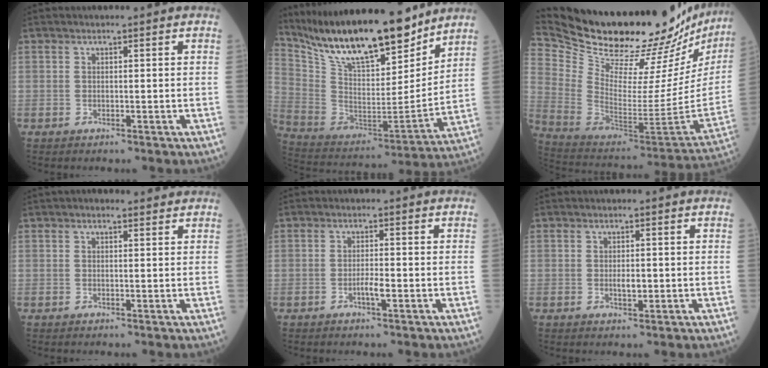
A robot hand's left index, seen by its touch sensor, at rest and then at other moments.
{"total": 22.9, "force": [19.0, 5.1, 11.8], "torque": [-0.217, -0.010, 0.328]}
{"total": 35.5, "force": [31.5, 4.8, 15.7], "torque": [-0.266, -0.119, 0.442]}
{"total": 2.2, "force": [1.9, 0.8, 0.9], "torque": [-0.008, 0.019, 0.024]}
{"total": 1.8, "force": [-0.9, 0.2, 1.6], "torque": [-0.024, -0.001, -0.016]}
{"total": 1.5, "force": [-0.2, 0.7, 1.3], "torque": [-0.017, -0.004, -0.001]}